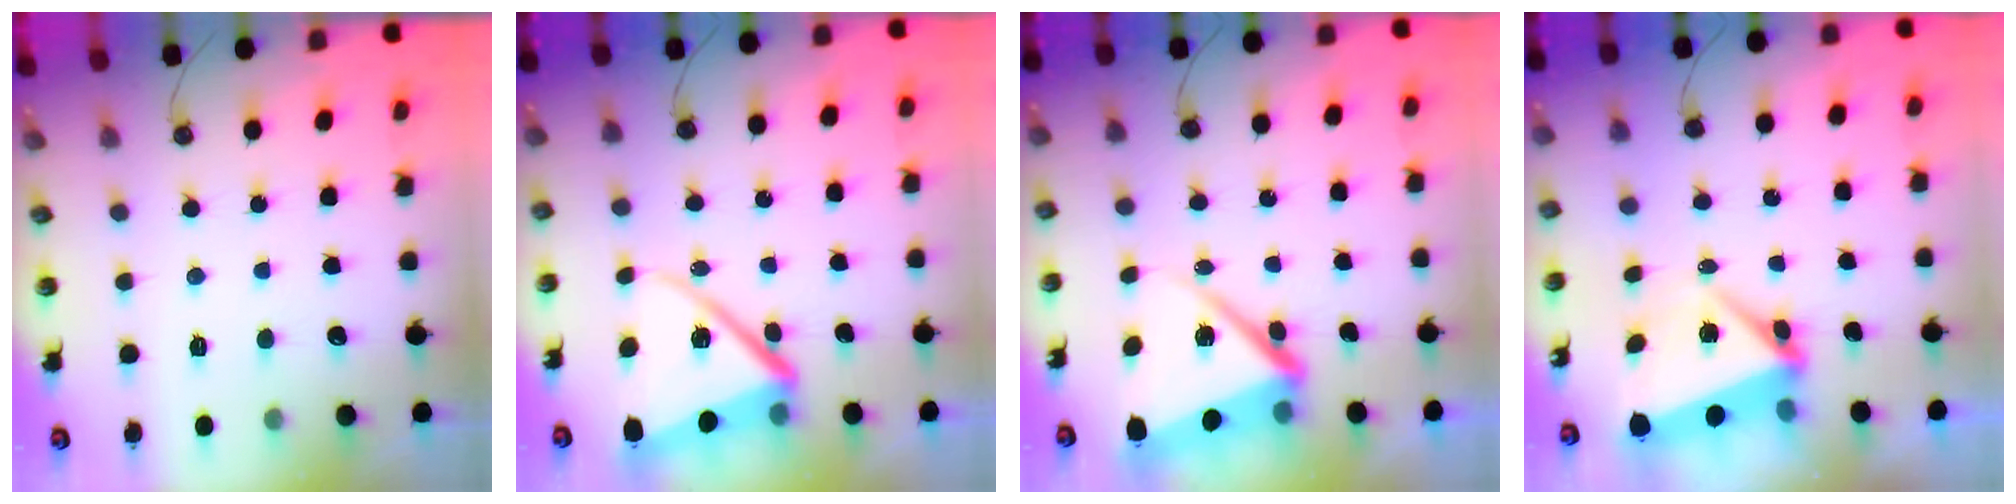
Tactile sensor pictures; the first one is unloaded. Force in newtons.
{"total": 13.5, "press": 13.4, "slide": 1.4}
{"total": 11.1, "press": 10.9, "slide": 1.8}
{"total": 6.1, "press": 6.1, "slide": 0.6}